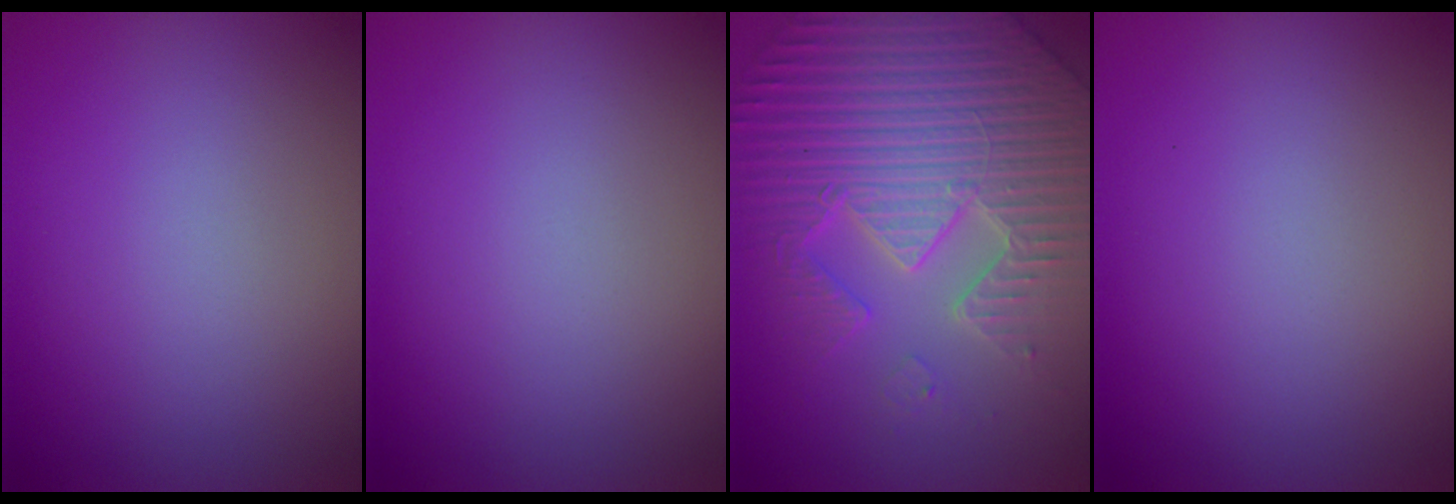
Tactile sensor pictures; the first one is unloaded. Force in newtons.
{"total": 0.0}
{"total": 7.1, "press": 6.9, "slide": 1.8}
{"total": 0.0}